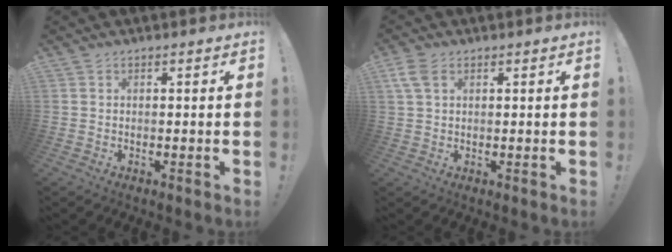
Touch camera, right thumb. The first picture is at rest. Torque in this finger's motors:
{"motor_torque": [0.12, 0.11, 0.14, 0.06, 0.00]}